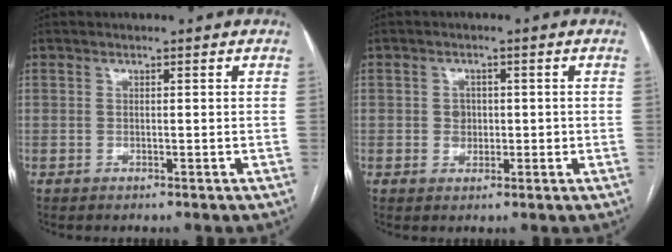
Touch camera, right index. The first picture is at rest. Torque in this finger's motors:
{"motor_torque": [0.37, 0.01, 0.00, 0.03]}